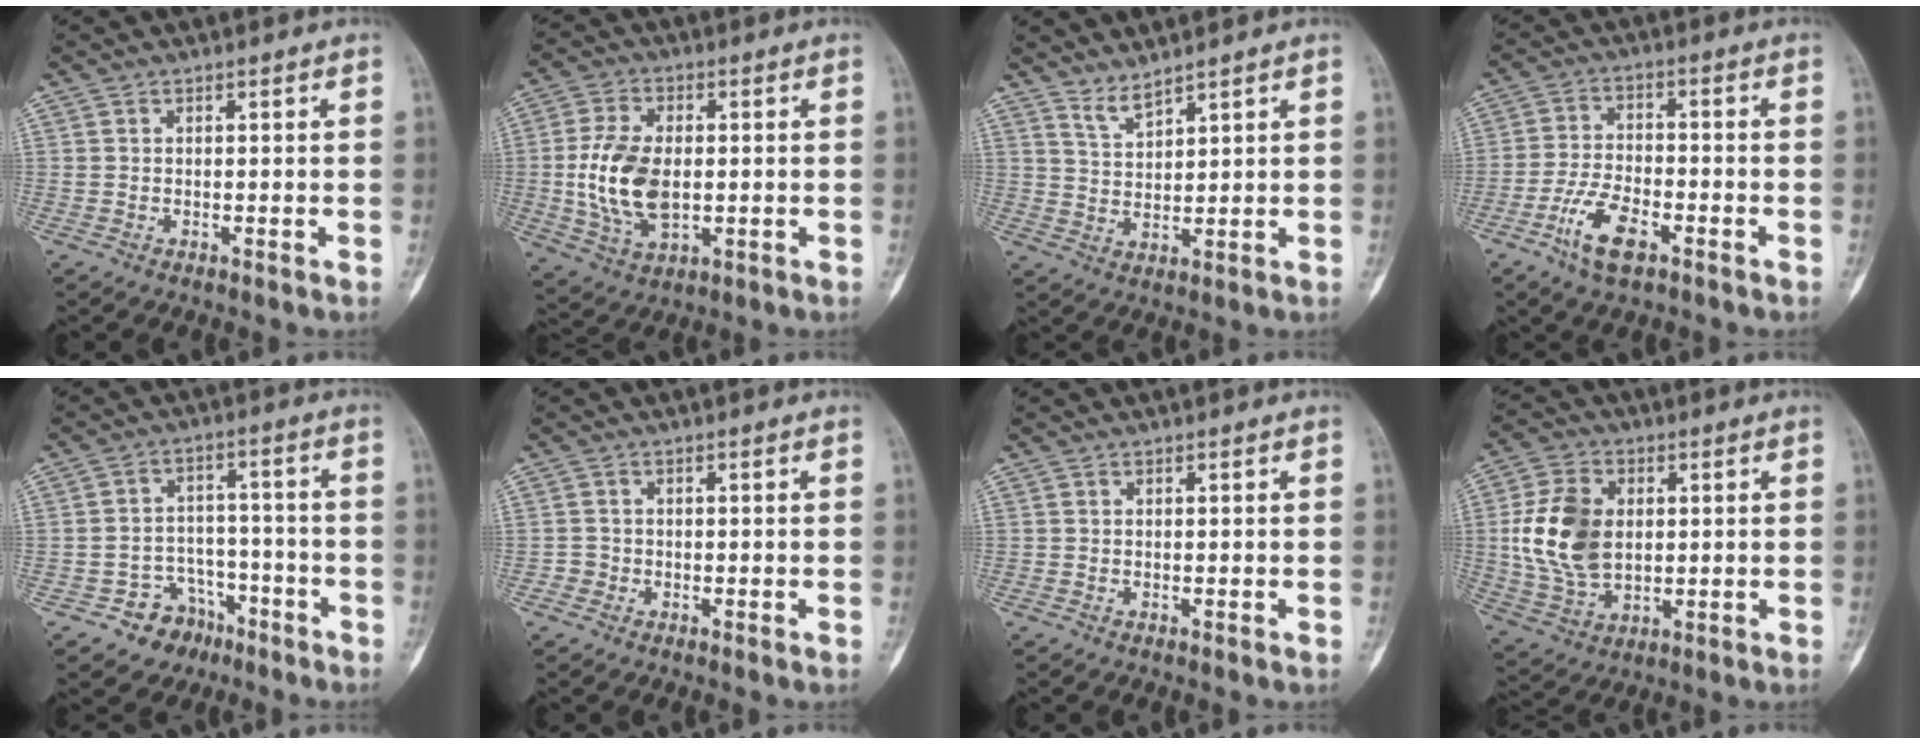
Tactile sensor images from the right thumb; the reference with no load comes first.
{"total": 12.8, "force": [-0.4, 7.5, 10.3], "torque": [-0.201, -0.004, 0.001]}
{"total": 3.5, "force": [3.3, 0.2, 1.2], "torque": [-0.019, -0.037, 0.073]}
{"total": 8.4, "force": [-4.6, 3.6, 6.1], "torque": [-0.117, 0.016, -0.087]}
{"total": 8.0, "force": [-4.8, 6.2, 1.3], "torque": [0.021, 0.055, -0.068]}
{"total": 1.3, "force": [-0.6, 1.2, -0.1], "torque": [0.012, 0.006, -0.016]}
{"total": 0.0}
{"total": 14.4, "force": [1.4, 9.8, 10.4], "torque": [-0.190, -0.002, 0.033]}